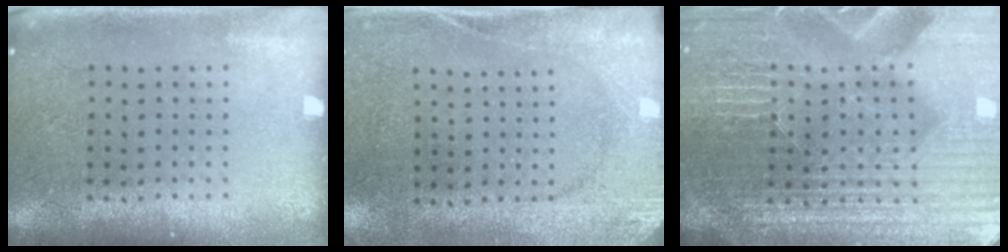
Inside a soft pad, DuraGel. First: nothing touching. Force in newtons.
{"total": 2.6, "press": 2.0, "slide": 1.6}
{"total": 6.0, "press": 5.5, "slide": 2.5}